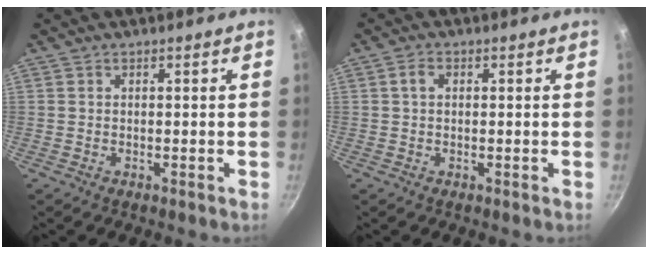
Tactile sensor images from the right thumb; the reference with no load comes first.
{"total": 2.1, "force": [0.4, 1.5, 1.4], "torque": [-0.025, 0.007, 0.005]}